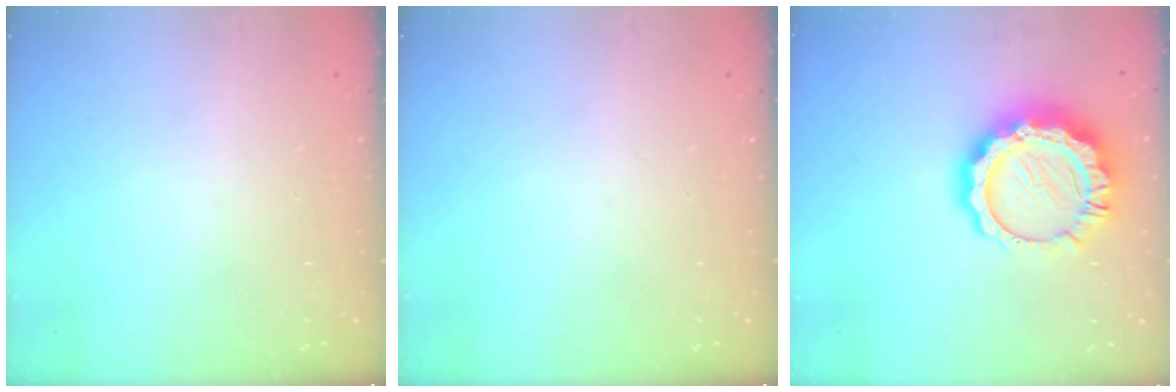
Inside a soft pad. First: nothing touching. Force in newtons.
{"total": 0.0}
{"total": 15.5, "press": 15.4, "slide": 1.3}